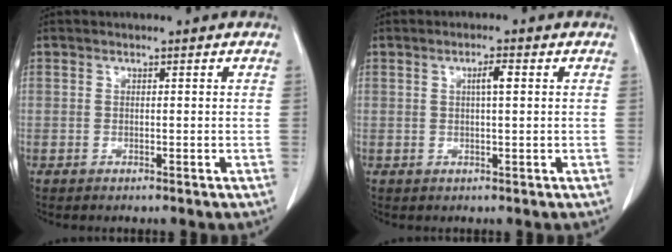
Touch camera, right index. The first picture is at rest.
{"total": 2.3, "force": [0.5, 0.3, 2.2], "torque": [-0.039, 0.004, 0.008]}